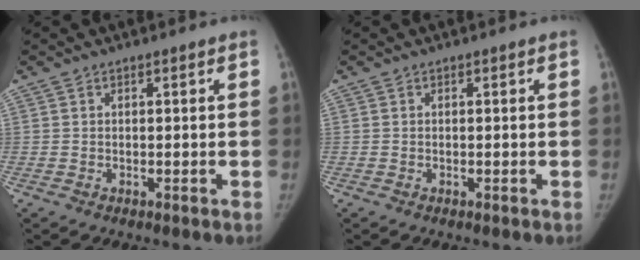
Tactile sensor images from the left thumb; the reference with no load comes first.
{"total": 0.0}